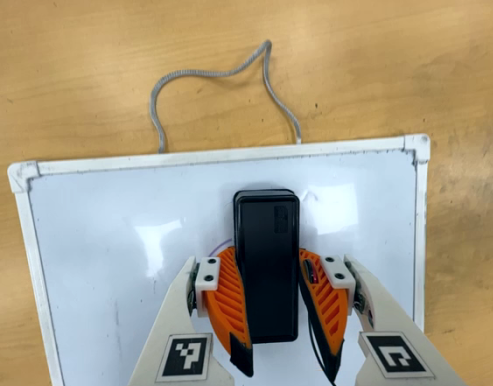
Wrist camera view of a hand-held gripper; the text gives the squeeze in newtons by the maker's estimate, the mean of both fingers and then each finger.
{"total": 17.9, "left": 17.2, "right": 18.5}